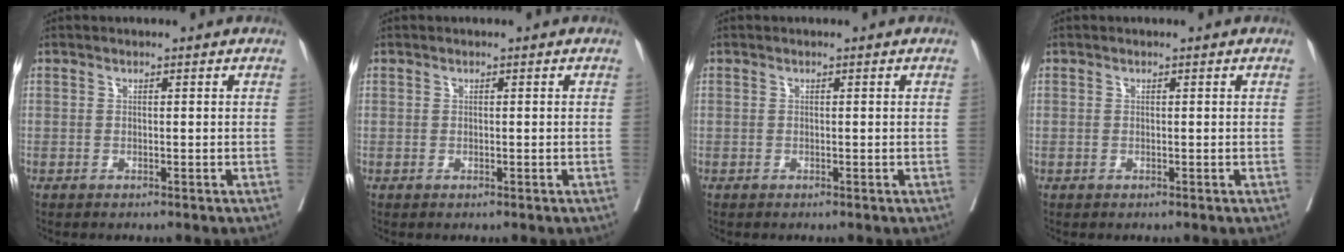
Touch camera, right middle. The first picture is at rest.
{"total": 0.0}
{"total": 0.0}
{"total": 0.0}